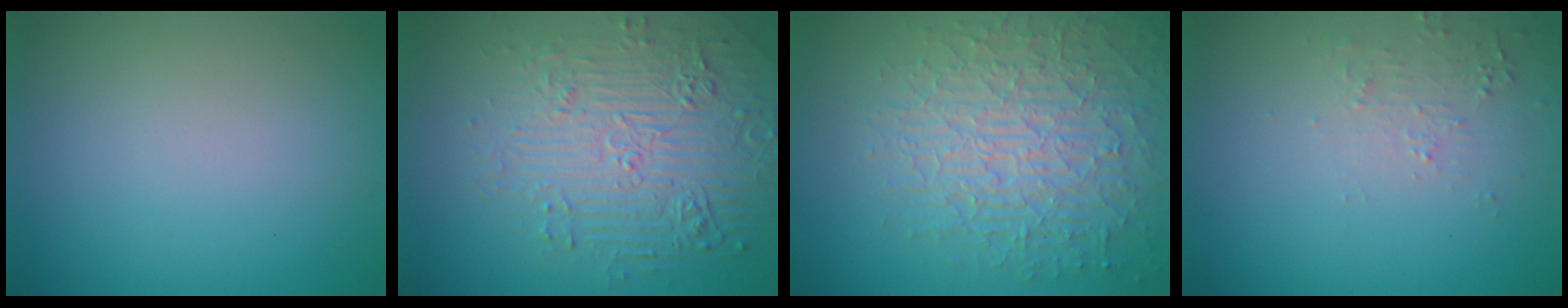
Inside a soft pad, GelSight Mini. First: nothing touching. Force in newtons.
{"total": 6.7, "press": 5.2, "slide": 4.2}
{"total": 8.2, "press": 5.9, "slide": 5.7}
{"total": 2.1, "press": 2.0, "slide": 0.5}